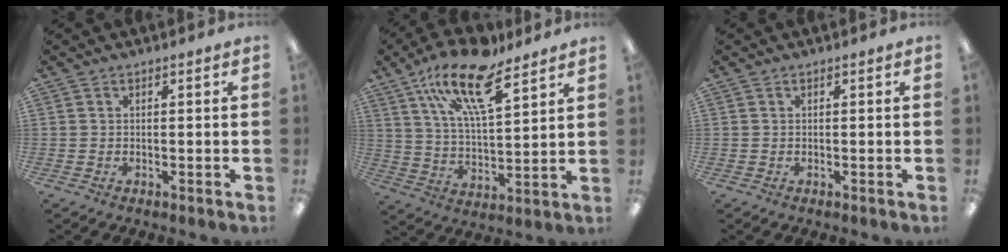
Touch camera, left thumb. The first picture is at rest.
{"total": 18.5, "force": [11.5, 6.8, 12.8], "torque": [-0.221, -0.053, 0.197]}
{"total": 0.0}